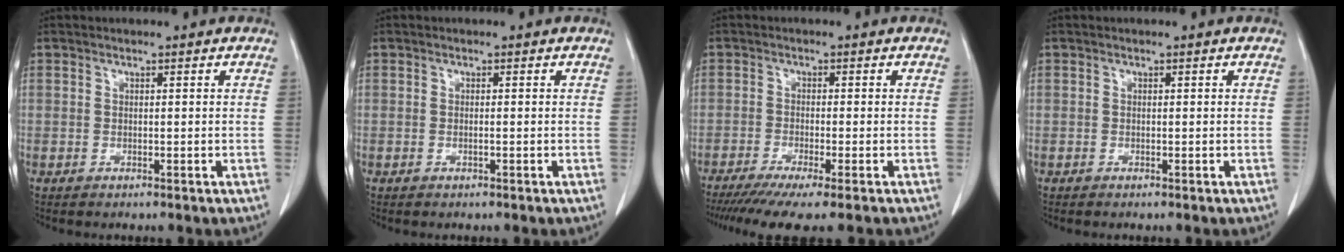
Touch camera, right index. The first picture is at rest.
{"total": 0.7, "force": [-0.2, 0.2, 0.7], "torque": [-0.016, 0.000, -0.002]}
{"total": 10.1, "force": [-7.5, 0.9, 6.7], "torque": [-0.107, -0.016, -0.115]}
{"total": 0.0}